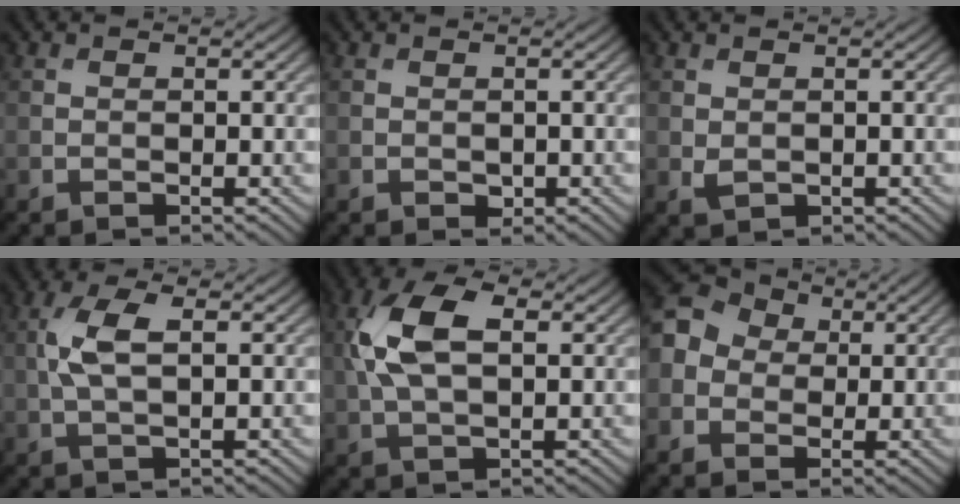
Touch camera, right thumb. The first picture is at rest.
{"total": 0.8, "force": [-0.3, 0.6, 0.5], "torque": [-0.007, -0.004, -0.005]}
{"total": 1.1, "force": [0.0, 0.8, 0.7], "torque": [-0.019, -0.004, 0.005]}
{"total": 5.0, "force": [0.8, 2.0, 4.5], "torque": [-0.108, 0.010, 0.016]}
{"total": 9.4, "force": [1.8, 4.8, 7.8], "torque": [-0.191, 0.018, 0.026]}
{"total": 7.5, "force": [0.4, 6.6, 3.6], "torque": [-0.103, 0.011, -0.012]}